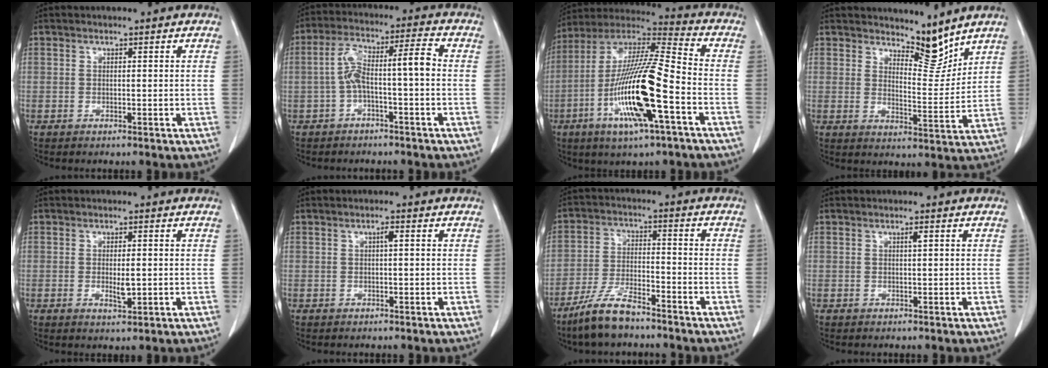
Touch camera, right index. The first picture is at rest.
{"total": 7.9, "force": [-1.1, 1.1, 7.7], "torque": [-0.143, 0.040, -0.022]}
{"total": 19.3, "force": [-6.0, 1.6, 18.2], "torque": [-0.367, -0.014, -0.114]}
{"total": 5.9, "force": [5.4, 1.2, 2.0], "torque": [-0.025, -0.018, 0.092]}
{"total": 2.9, "force": [-0.3, 0.8, 2.7], "torque": [-0.048, -0.003, -0.003]}
{"total": 1.1, "force": [0.2, 0.2, 1.1], "torque": [-0.018, 0.003, 0.002]}
{"total": 8.5, "force": [-6.7, 1.8, 4.8], "torque": [-0.103, -0.016, -0.131]}
{"total": 0.8, "force": [0.2, 0.0, 0.7], "torque": [-0.013, 0.001, 0.003]}